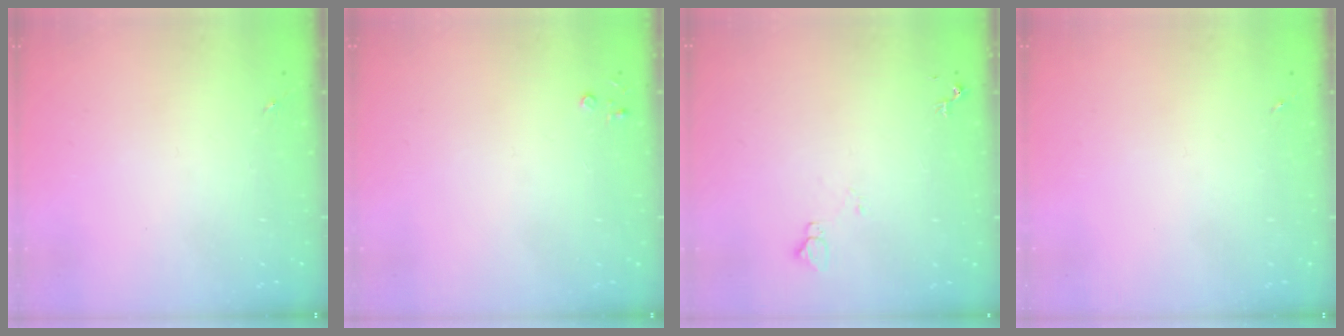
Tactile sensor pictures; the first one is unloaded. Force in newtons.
{"total": 2.2, "press": 2.2, "slide": 0.3}
{"total": 6.1, "press": 6.0, "slide": 0.8}
{"total": 0.0}